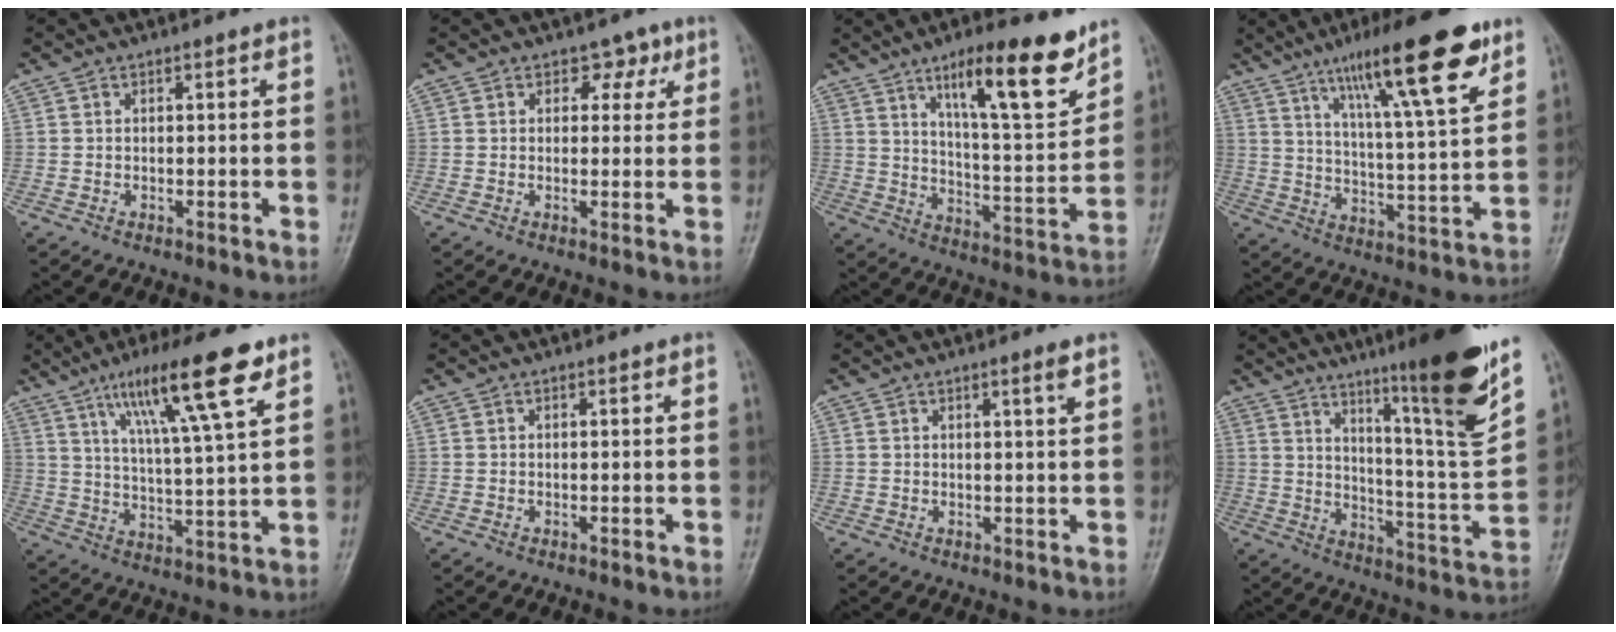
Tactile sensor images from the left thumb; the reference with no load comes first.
{"total": 3.5, "force": [1.8, 2.6, 1.4], "torque": [0.010, -0.006, 0.019]}
{"total": 16.5, "force": [10.4, 3.8, 12.3], "torque": [-0.165, -0.063, 0.173]}
{"total": 19.4, "force": [11.6, 3.5, 15.2], "torque": [-0.219, -0.045, 0.185]}
{"total": 15.7, "force": [8.8, 1.9, 12.8], "torque": [-0.215, -0.027, 0.150]}
{"total": 0.0}
{"total": 1.9, "force": [1.1, -0.2, 1.6], "torque": [-0.025, -0.009, 0.019]}
{"total": 20.0, "force": [12.3, 1.3, 15.7], "torque": [-0.201, -0.072, 0.193]}